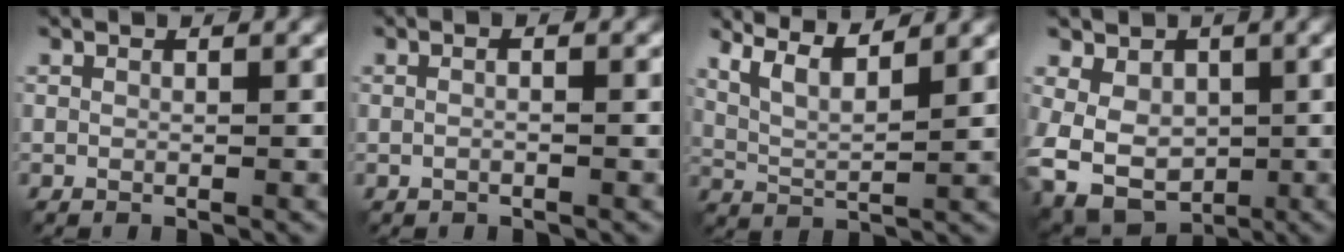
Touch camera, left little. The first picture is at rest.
{"total": 1.2, "force": [-0.1, 0.5, 1.1], "torque": [-0.008, 0.001, -0.012]}
{"total": 5.8, "force": [4.1, 1.4, 3.9], "torque": [-0.071, 0.015, 0.057]}
{"total": 7.2, "force": [-0.1, 6.0, 4.0], "torque": [-0.086, -0.008, 0.008]}